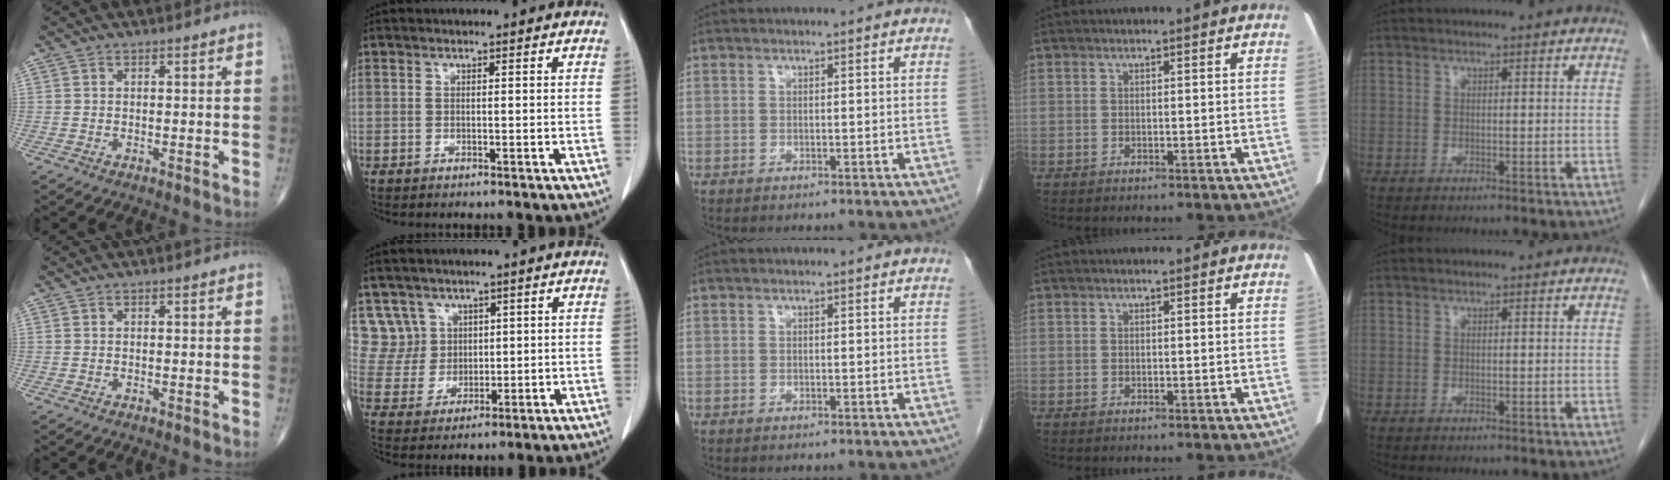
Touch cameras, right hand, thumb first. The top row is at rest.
{"index": {"total": 6.5, "force": [3.6, 5.4, -0.3], "torque": [0.009, 0.010, 0.083]}}